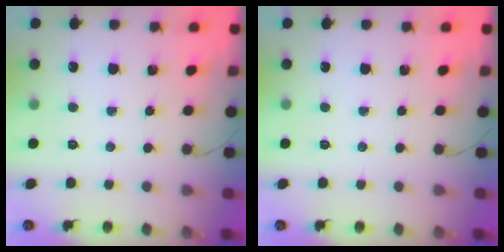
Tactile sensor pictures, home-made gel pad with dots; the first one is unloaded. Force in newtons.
{"total": 0.0}